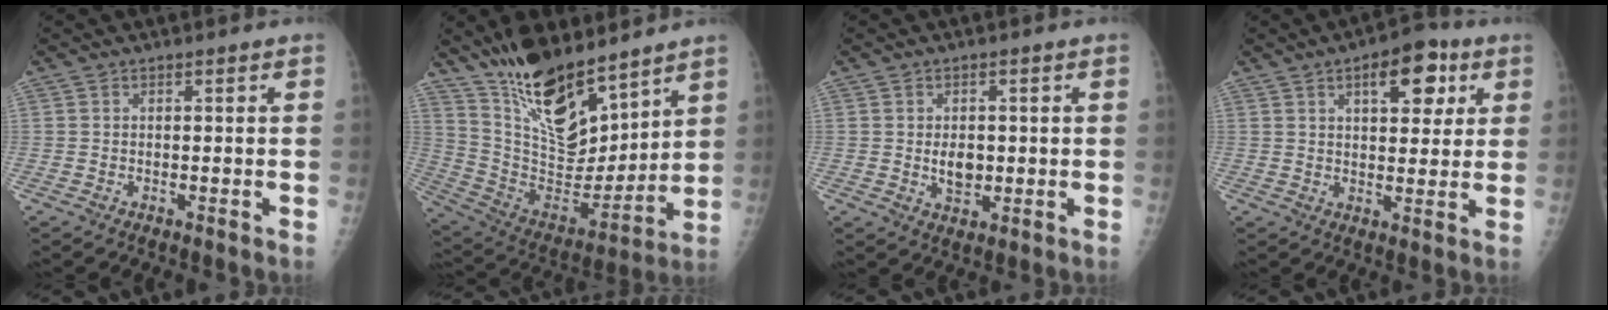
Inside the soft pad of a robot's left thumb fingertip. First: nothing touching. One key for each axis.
{"total": 20.7, "fx": 15.0, "fy": 8.1, "fz": 11.8, "tx": -0.167, "ty": -0.084, "tz": 0.280}
{"total": 4.2, "fx": 0.0, "fy": 2.9, "fz": 3.0, "tx": -0.034, "ty": -0.003, "tz": 0.006}
{"total": 10.5, "fx": 4.7, "fy": 5.3, "fz": 7.8, "tx": -0.073, "ty": -0.007, "tz": 0.062}